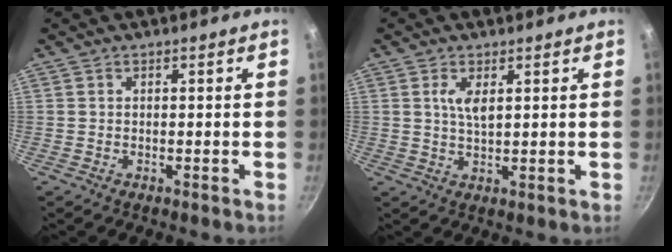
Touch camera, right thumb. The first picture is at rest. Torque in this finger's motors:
{"motor_torque": [-0.04, 1.03, 0.54, 0.24, 0.02]}